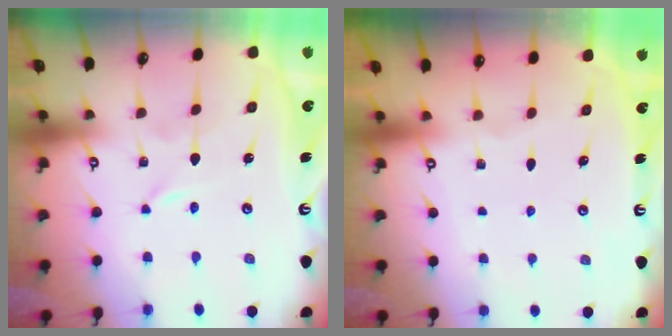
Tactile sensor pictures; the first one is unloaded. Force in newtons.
{"total": 0.0}